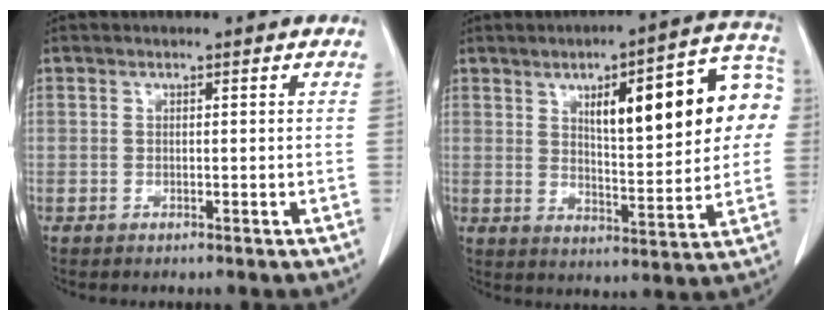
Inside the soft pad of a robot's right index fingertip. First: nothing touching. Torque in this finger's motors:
{"motor_torque": [0.73, 0.06, 0.39, 0.11]}